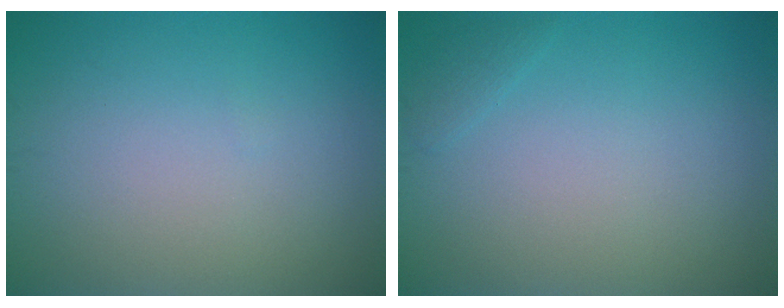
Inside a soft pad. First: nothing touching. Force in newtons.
{"total": 0.7, "press": 0.7, "slide": 0.0}